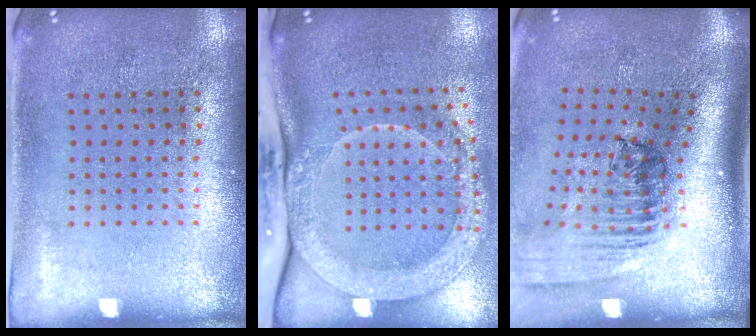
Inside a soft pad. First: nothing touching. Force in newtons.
{"total": 2.7, "press": 2.3, "slide": 1.5}
{"total": 2.5, "press": 1.8, "slide": 1.7}